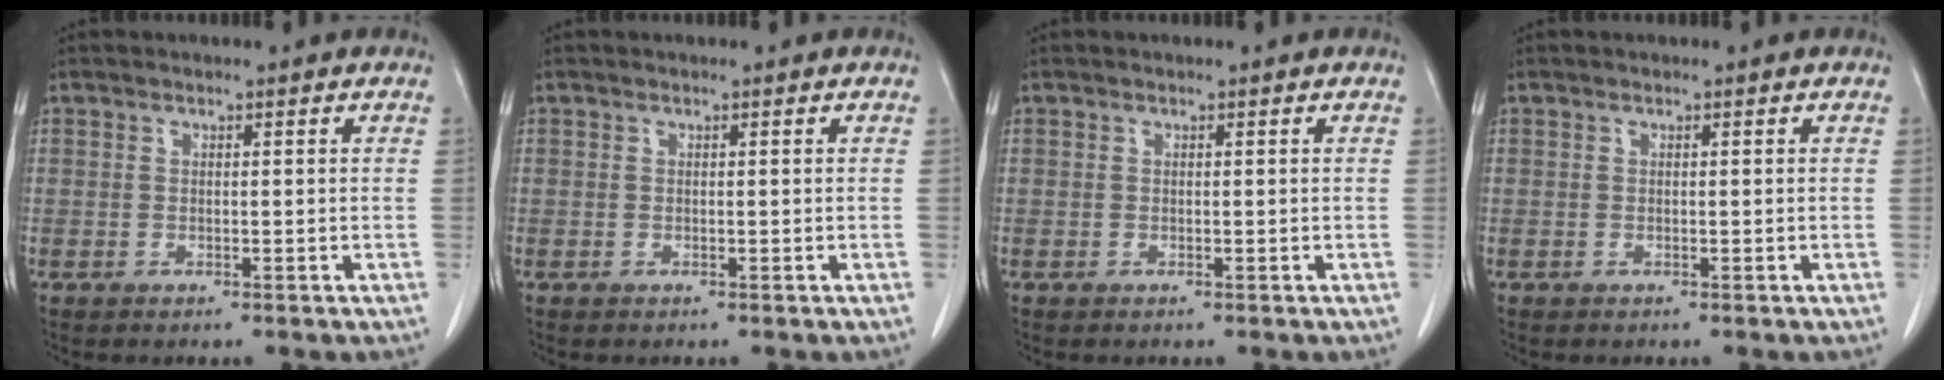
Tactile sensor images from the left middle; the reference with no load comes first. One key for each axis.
{"total": 0.0}
{"total": 0.0}
{"total": 0.0}